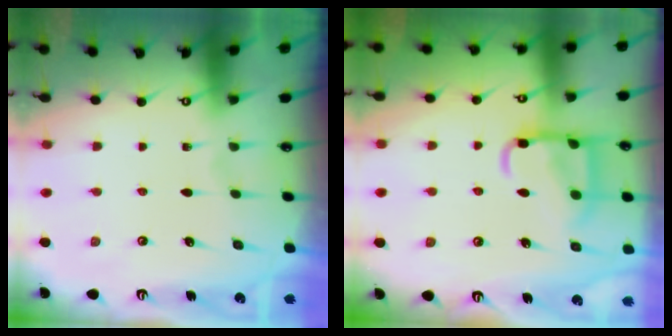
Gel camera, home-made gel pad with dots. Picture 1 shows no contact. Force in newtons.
{"total": 13.1, "press": 13.1, "slide": 1.3}